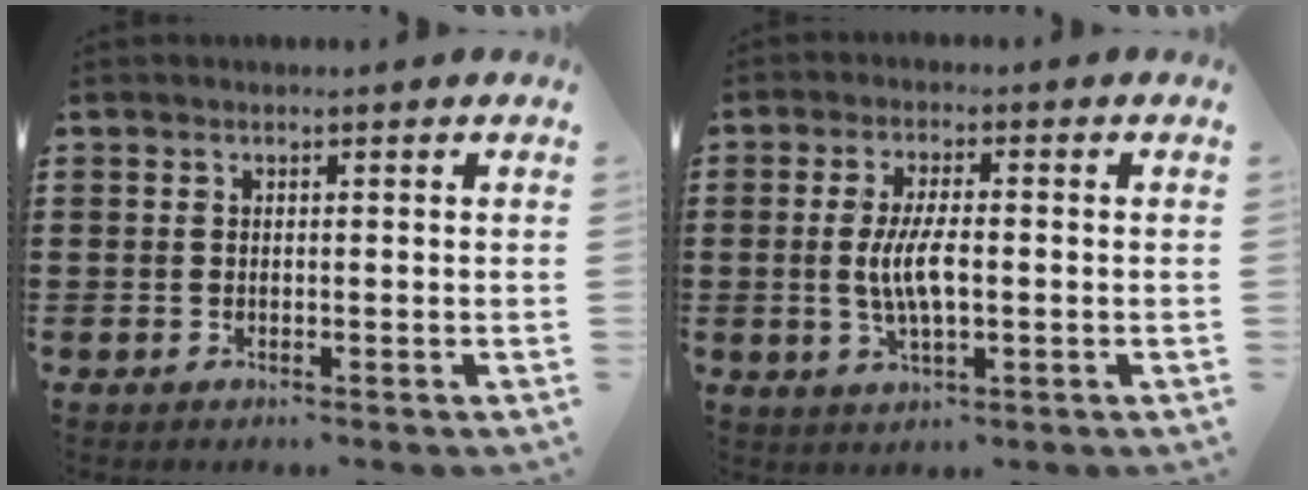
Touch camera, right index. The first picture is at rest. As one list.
[{"total": 6.2, "force": [-0.5, 1.9, 5.9], "torque": [-0.134, -0.009, -0.018]}]